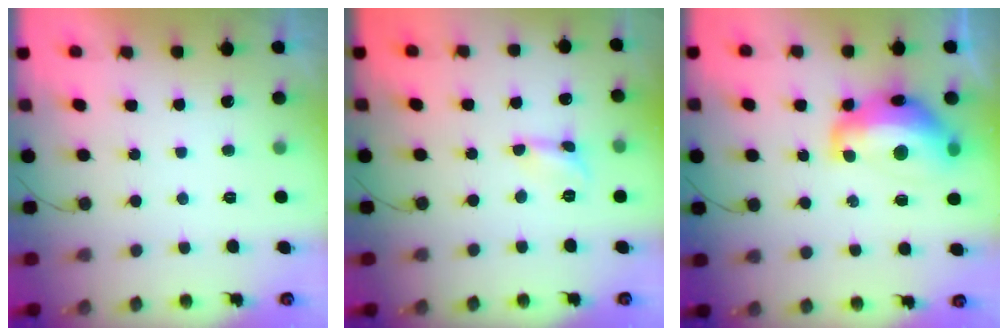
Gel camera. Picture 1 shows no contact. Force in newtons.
{"total": 2.8, "press": 2.7, "slide": 0.3}
{"total": 15.3, "press": 15.2, "slide": 1.3}